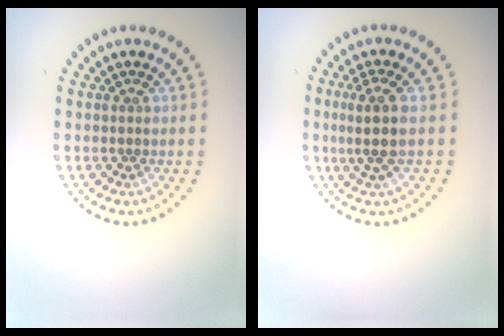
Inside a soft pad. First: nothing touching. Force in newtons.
{"total": 2.9, "press": 2.3, "slide": 1.7}